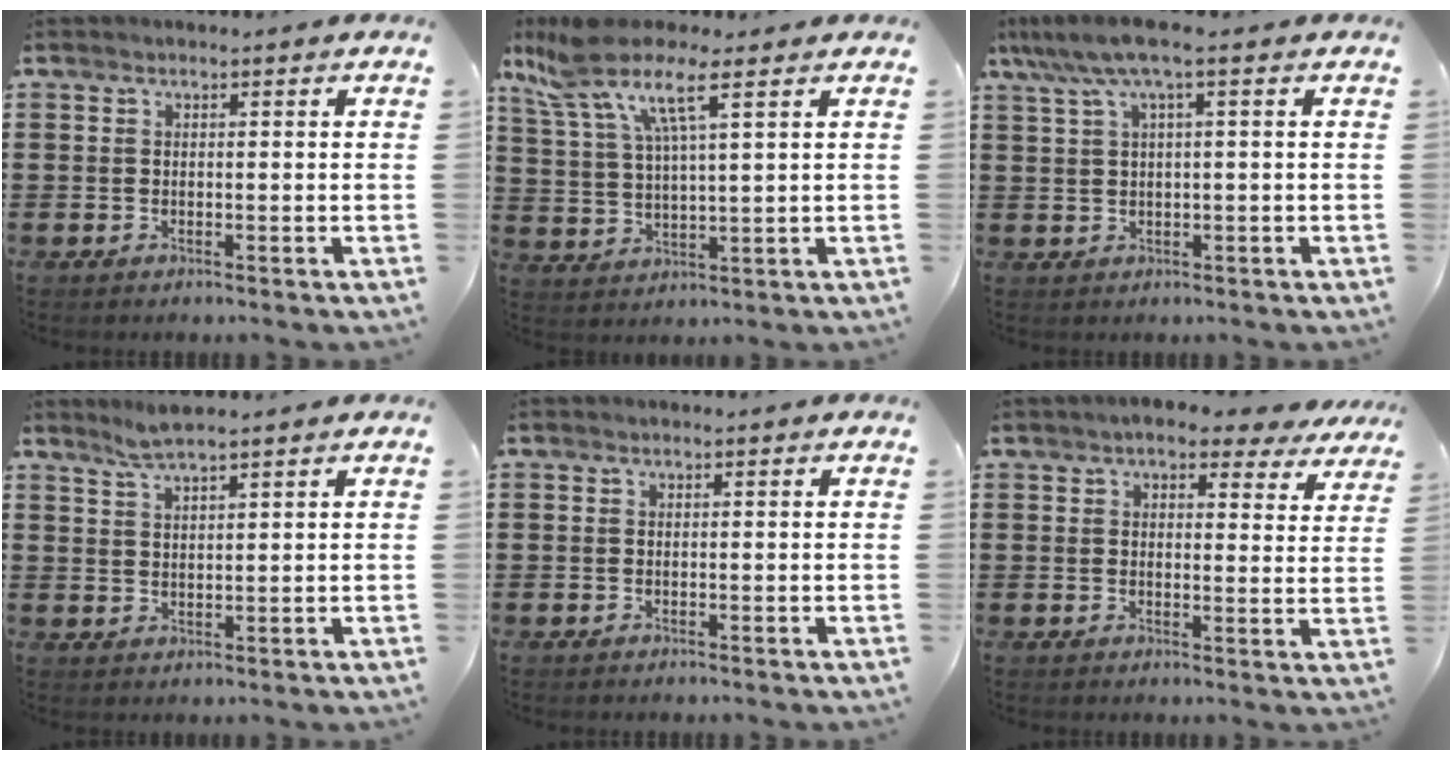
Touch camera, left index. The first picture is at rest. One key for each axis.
{"total": 9.1, "fx": 6.0, "fy": 1.4, "fz": 6.7, "tx": -0.158, "ty": -0.019, "tz": 0.102}
{"total": 4.8, "fx": 1.6, "fy": 0.4, "fz": 4.5, "tx": -0.105, "ty": -0.003, "tz": 0.020}
{"total": 3.0, "fx": 2.6, "fy": 0.0, "fz": 1.4, "tx": -0.034, "ty": 0.002, "tz": 0.049}
{"total": 0.0}
{"total": 5.3, "fx": 4.5, "fy": 1.2, "fz": 2.5, "tx": -0.054, "ty": -0.009, "tz": 0.081}